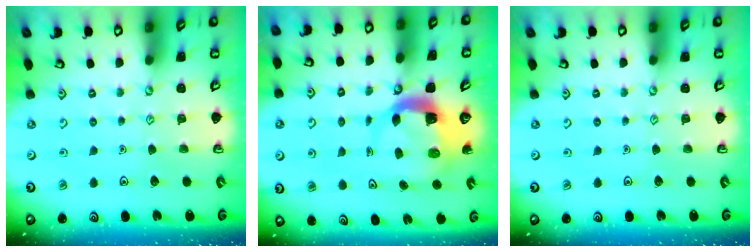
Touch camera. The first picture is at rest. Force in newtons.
{"total": 5.2, "press": 5.1, "slide": 0.6}
{"total": 0.0}